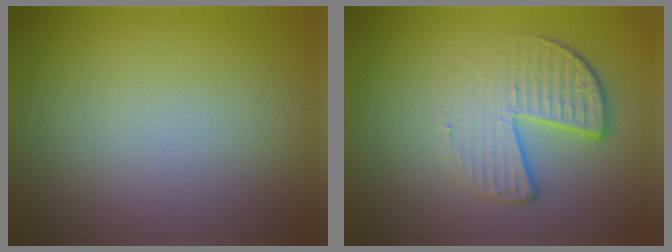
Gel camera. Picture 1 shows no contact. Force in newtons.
{"total": 4.5, "press": 3.0, "slide": 3.4}